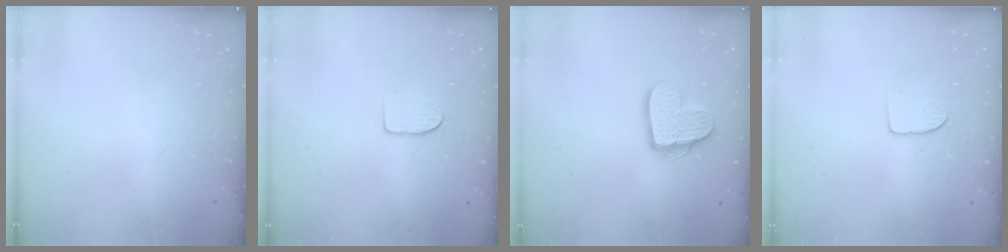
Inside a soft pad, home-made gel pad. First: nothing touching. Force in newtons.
{"total": 5.4, "press": 5.4, "slide": 0.4}
{"total": 11.5, "press": 11.5, "slide": 0.6}
{"total": 6.8, "press": 6.8, "slide": 0.5}